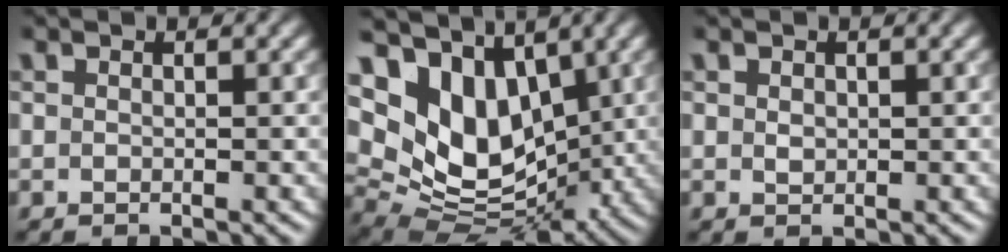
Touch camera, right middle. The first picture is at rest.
{"total": 11.4, "force": [3.8, 7.6, 7.7], "torque": [-0.150, -0.006, 0.066]}
{"total": 0.7, "force": [0.2, 0.5, 0.4], "torque": [-0.008, -0.002, 0.006]}